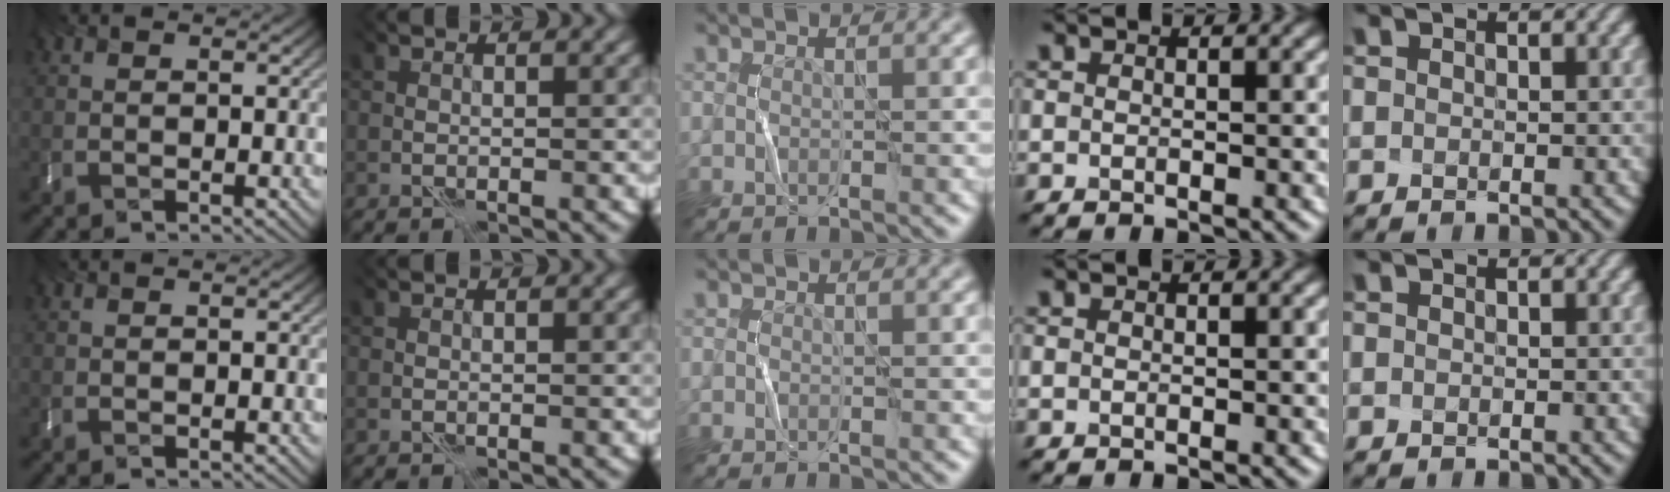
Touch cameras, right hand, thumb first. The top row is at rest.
{}